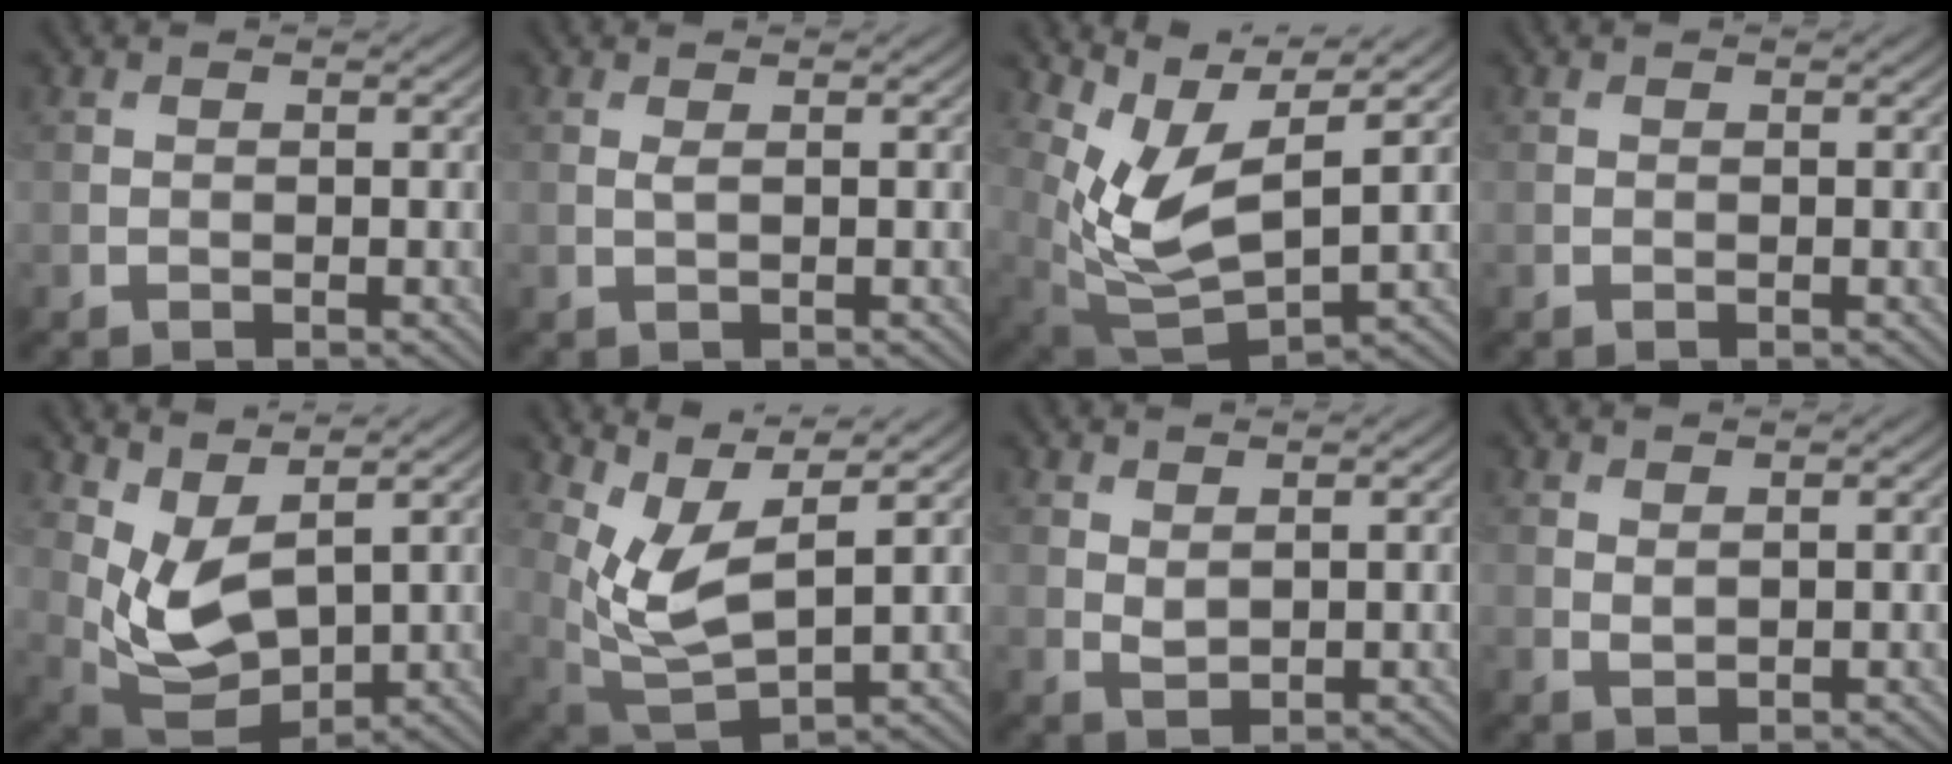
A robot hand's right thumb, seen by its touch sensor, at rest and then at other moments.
{"total": 0.7, "force": [0.3, 0.1, 0.6], "torque": [-0.017, 0.003, 0.005]}
{"total": 8.9, "force": [3.9, 3.4, 7.2], "torque": [-0.175, 0.000, 0.081]}
{"total": 0.0}
{"total": 7.2, "force": [3.3, 3.3, 5.4], "torque": [-0.133, -0.009, 0.073]}
{"total": 7.4, "force": [3.3, 2.5, 6.2], "torque": [-0.149, -0.006, 0.072]}
{"total": 1.4, "force": [1.0, 0.5, 0.8], "torque": [-0.022, -0.004, 0.024]}
{"total": 0.9, "force": [0.7, 0.3, 0.5], "torque": [-0.016, -0.004, 0.018]}